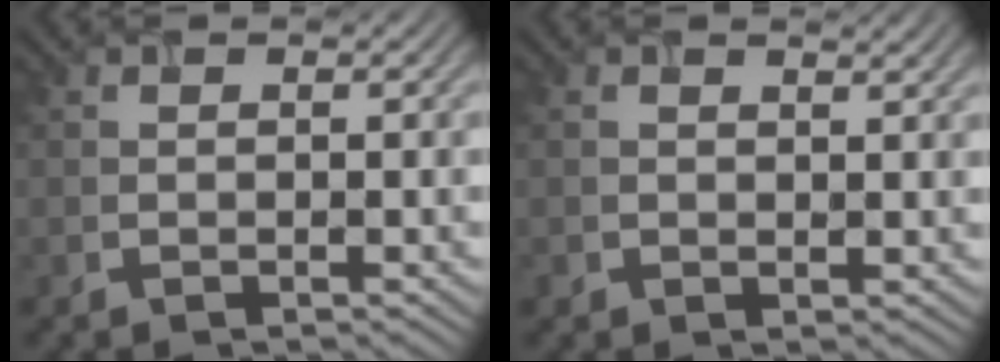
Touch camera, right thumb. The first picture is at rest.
{"total": 1.3, "force": [1.0, 0.6, 0.5], "torque": [-0.009, -0.001, 0.018]}